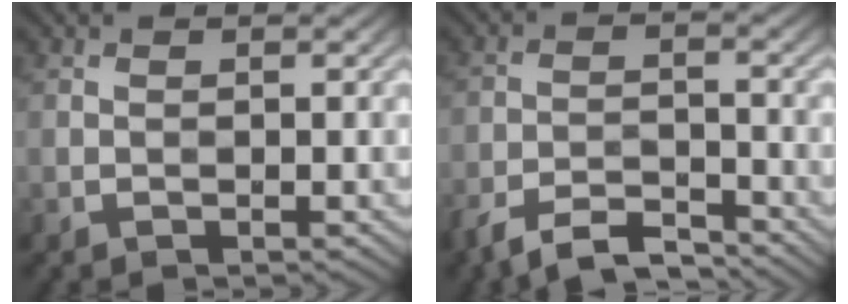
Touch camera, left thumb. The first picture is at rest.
{"total": 6.9, "force": [-5.8, 2.0, 3.2], "torque": [-0.060, -0.007, -0.112]}